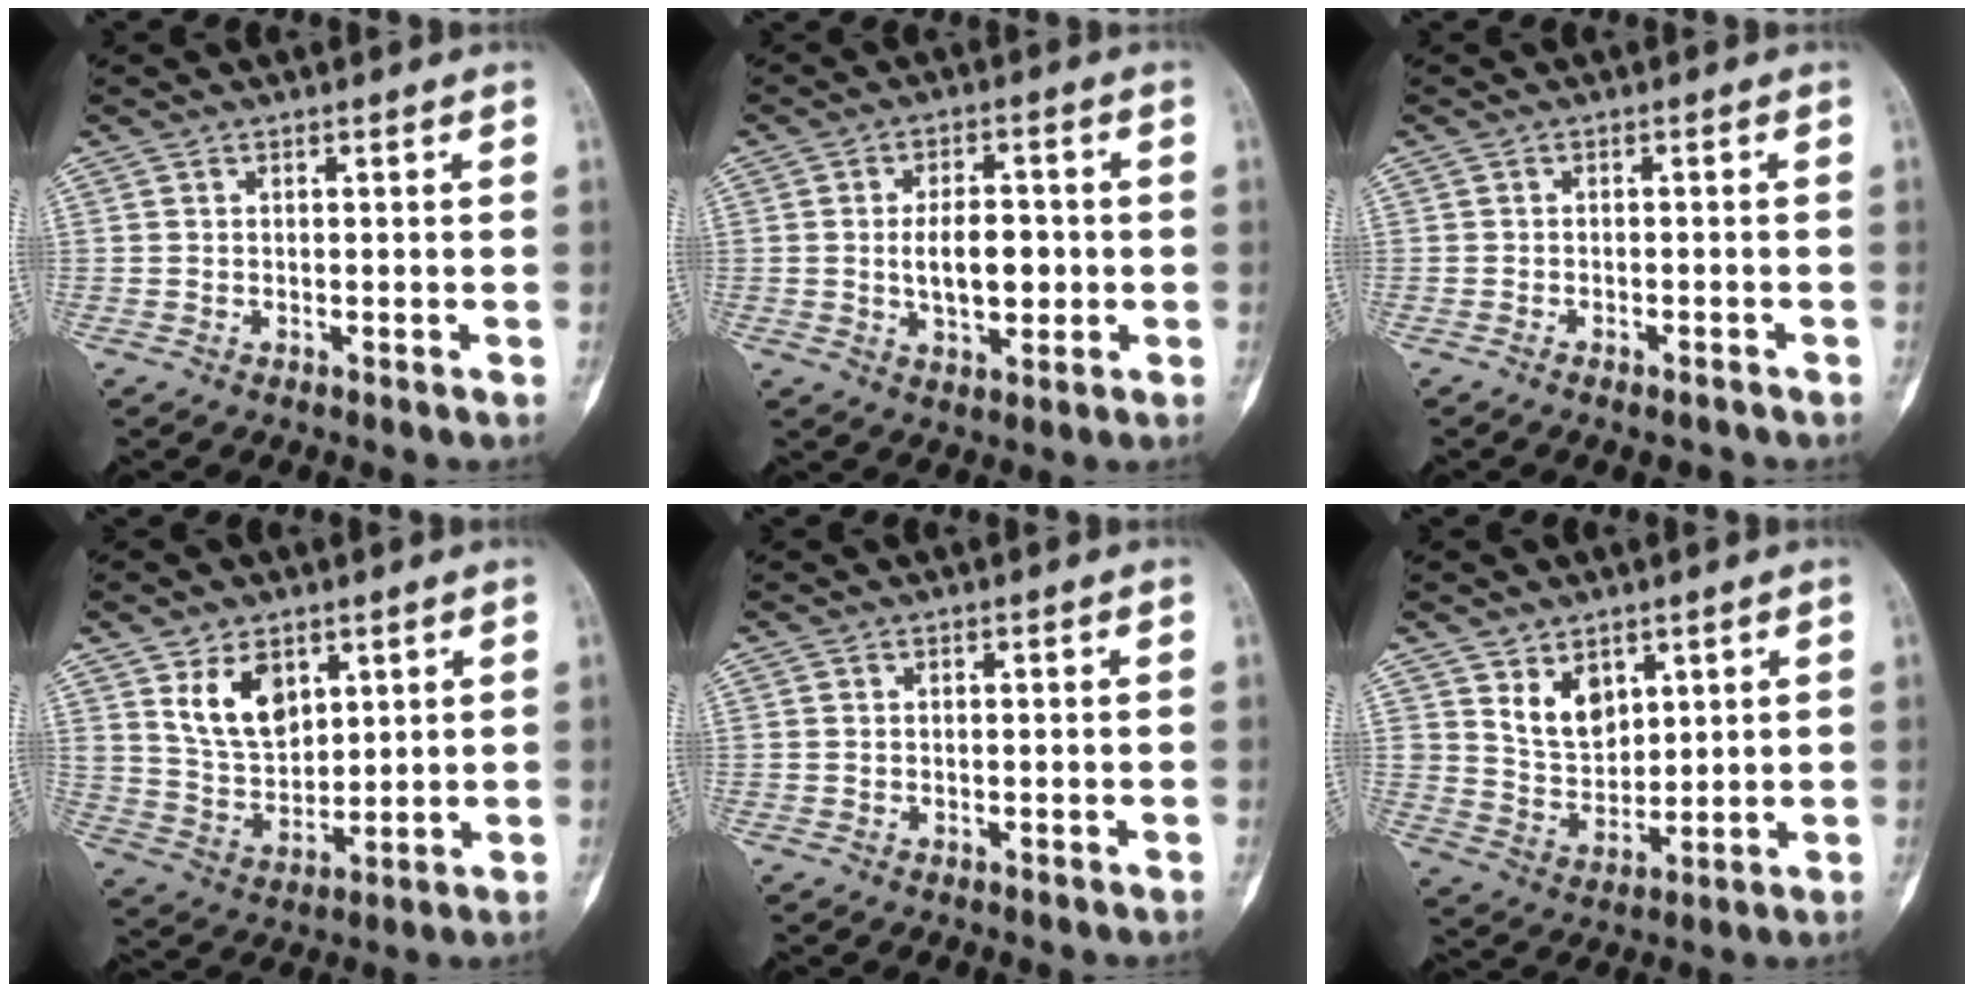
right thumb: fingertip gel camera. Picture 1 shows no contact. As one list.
[{"total": 8.3, "force": [-0.5, 4.6, 6.8], "torque": [-0.093, 0.004, -0.006]}, {"total": 2.4, "force": [-2.0, 0.7, 1.2], "torque": [-0.019, 0.009, -0.024]}, {"total": 9.9, "force": [4.8, 6.3, 5.9], "torque": [-0.076, -0.031, 0.103]}, {"total": 0.0}, {"total": 7.7, "force": [4.0, 5.3, 3.9], "torque": [-0.037, -0.034, 0.085]}]